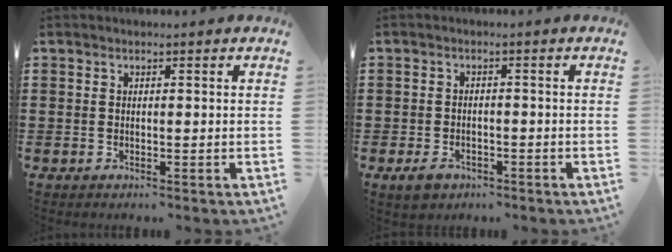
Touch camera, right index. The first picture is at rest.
{"total": 2.0, "force": [-1.5, 1.1, 0.8], "torque": [-0.016, 0.005, -0.031]}